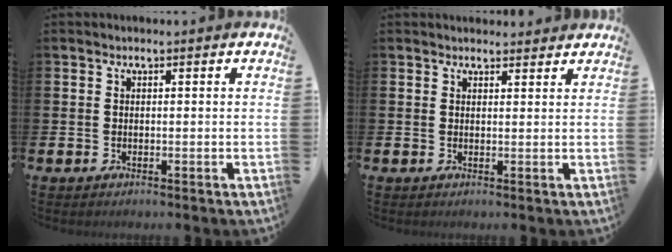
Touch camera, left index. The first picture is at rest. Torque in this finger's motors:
{"motor_torque": [0.47, -1.66, 0.00, 0.01]}